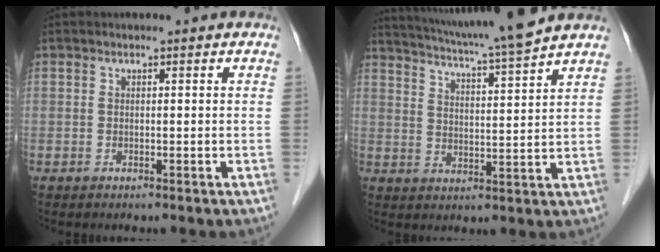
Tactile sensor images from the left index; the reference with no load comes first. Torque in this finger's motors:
{"motor_torque": [-0.09, -0.44, 0.24, 0.09]}